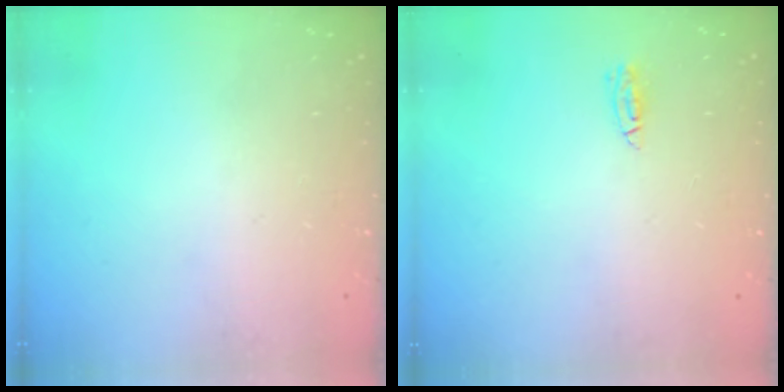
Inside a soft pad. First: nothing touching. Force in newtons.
{"total": 7.0, "press": 3.8, "slide": 5.9}